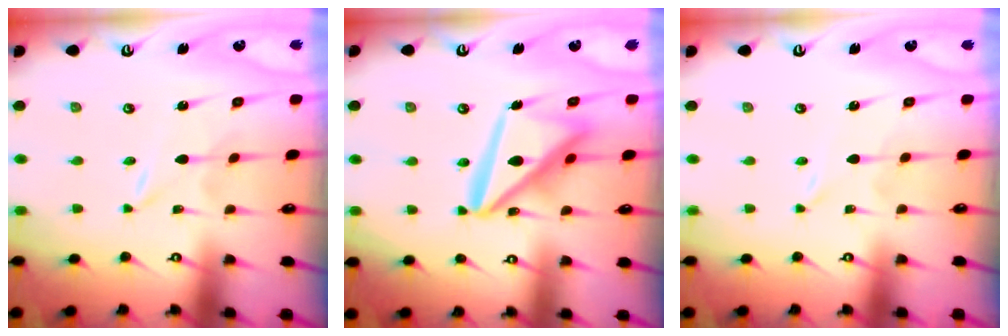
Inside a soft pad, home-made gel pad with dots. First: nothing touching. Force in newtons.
{"total": 15.8, "press": 15.7, "slide": 1.6}
{"total": 0.0}